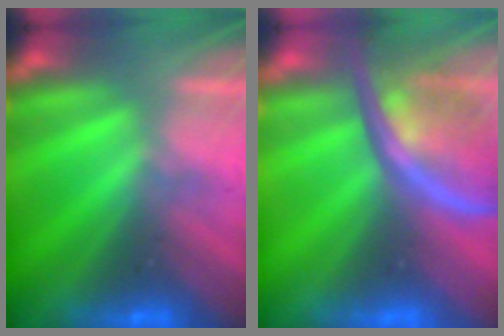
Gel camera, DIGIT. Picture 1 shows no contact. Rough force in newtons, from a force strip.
{"total": 2.7}